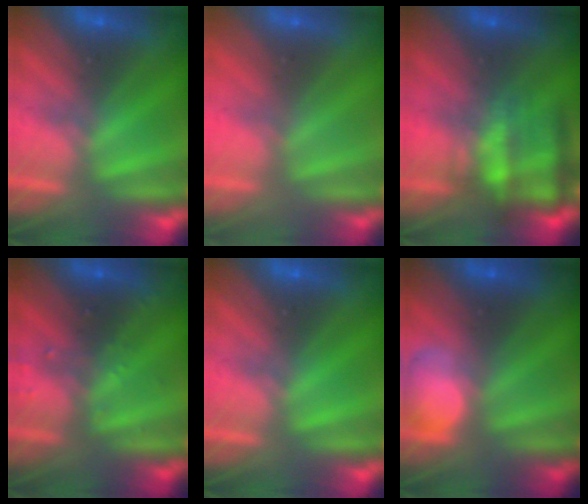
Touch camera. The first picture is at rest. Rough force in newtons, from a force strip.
{"total": 2.6}
{"total": 7.2}
{"total": 2.9}
{"total": 0.0}
{"total": 2.4}